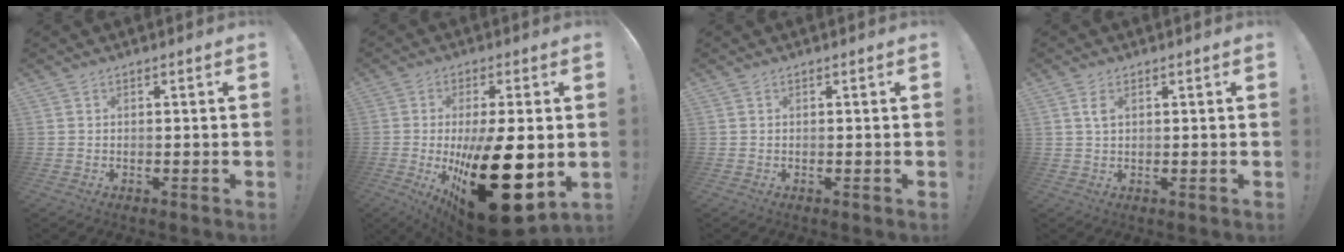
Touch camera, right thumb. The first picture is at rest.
{"total": 27.5, "force": [-4.5, 10.7, 24.9], "torque": [-0.386, -0.009, -0.050]}
{"total": 0.0}
{"total": 2.7, "force": [1.1, 1.3, 2.1], "torque": [-0.030, -0.004, 0.017]}